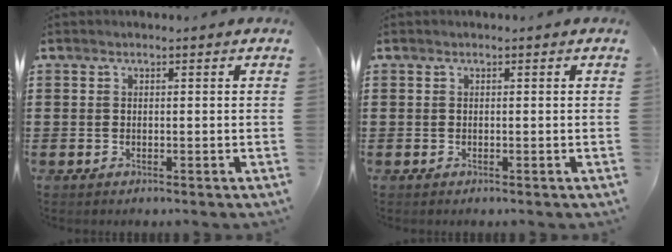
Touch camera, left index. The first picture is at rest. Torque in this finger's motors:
{"motor_torque": [-0.02, -0.02, 0.00, 0.00]}